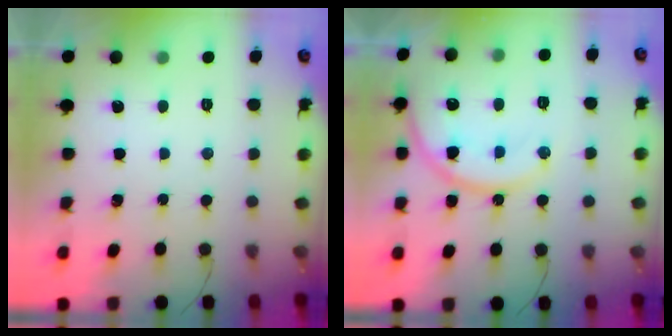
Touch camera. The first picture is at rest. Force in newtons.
{"total": 15.2, "press": 15.1, "slide": 1.5}